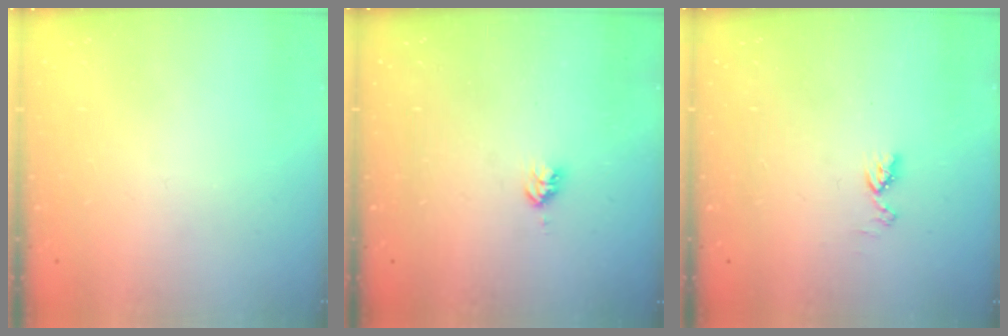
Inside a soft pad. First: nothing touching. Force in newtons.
{"total": 2.8, "press": 2.8, "slide": 0.3}
{"total": 4.7, "press": 4.6, "slide": 0.6}